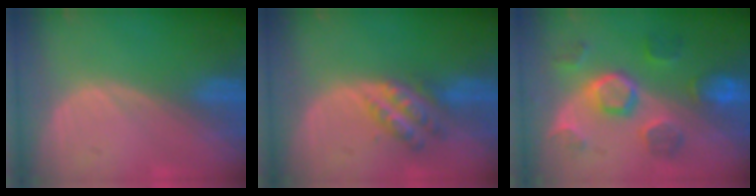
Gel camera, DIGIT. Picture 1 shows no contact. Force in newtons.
{"total": 5.9, "press": 5.1, "slide": 2.8}
{"total": 8.5, "press": 8.4, "slide": 0.8}